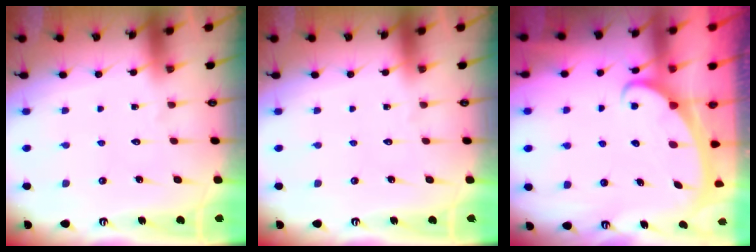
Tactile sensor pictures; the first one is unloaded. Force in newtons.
{"total": 0.0}
{"total": 2.3, "press": 2.2, "slide": 0.3}